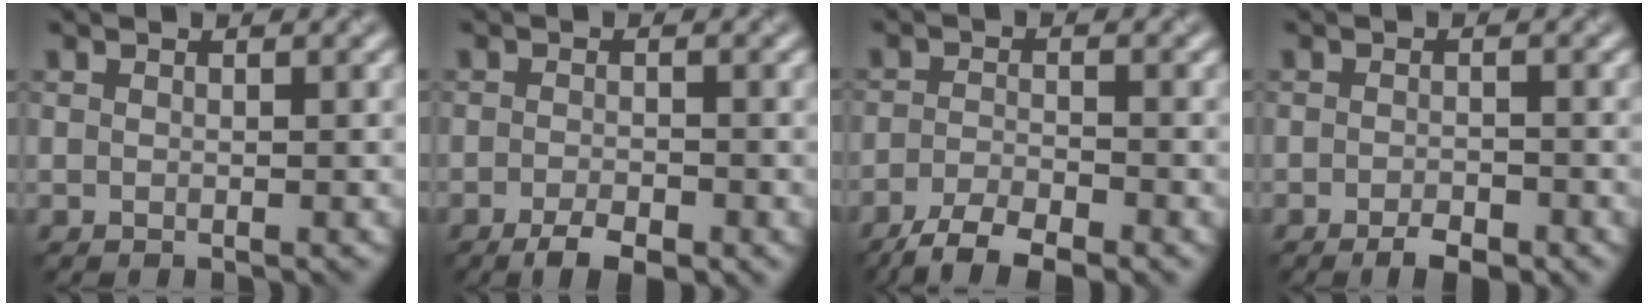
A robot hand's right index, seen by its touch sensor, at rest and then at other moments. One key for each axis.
{"total": 3.4, "fx": -2.0, "fy": 1.2, "fz": 2.5, "tx": -0.043, "ty": -0.004, "tz": -0.035}
{"total": 5.1, "fx": -3.9, "fy": 1.3, "fz": 3.1, "tx": -0.056, "ty": -0.008, "tz": -0.074}
{"total": 2.3, "fx": -1.5, "fy": 0.8, "fz": 1.6, "tx": -0.025, "ty": -0.002, "tz": -0.026}